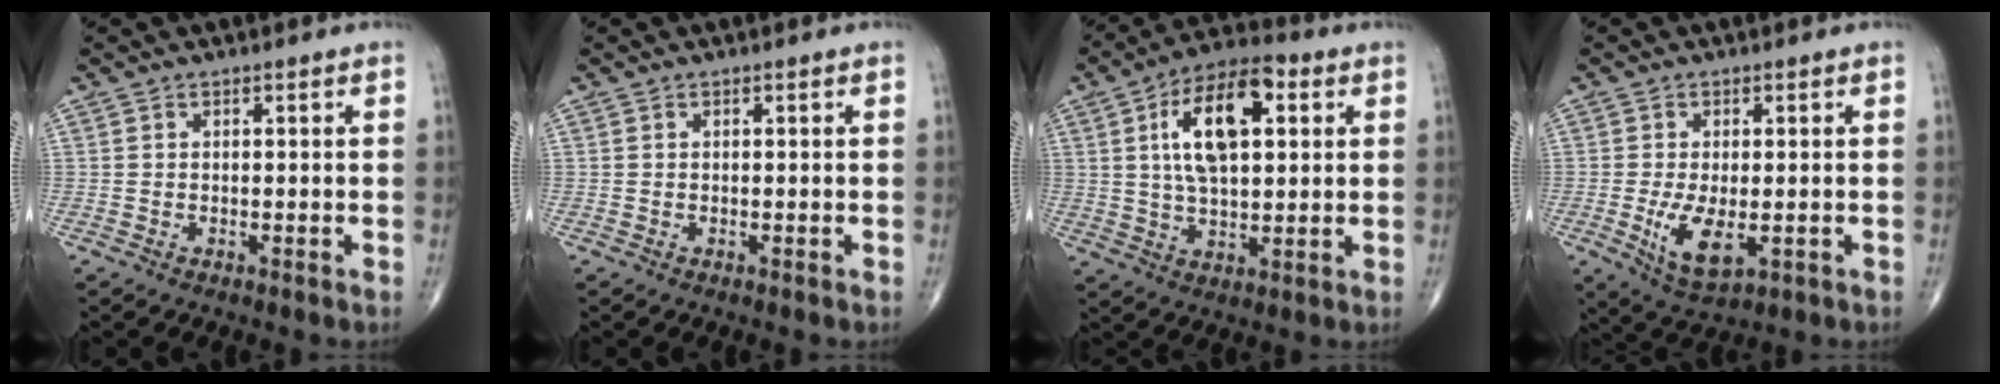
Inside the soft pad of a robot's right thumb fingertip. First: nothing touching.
{"total": 0.0}
{"total": 15.6, "force": [4.3, 7.3, 13.1], "torque": [-0.213, 0.006, 0.069]}
{"total": 7.3, "force": [-1.6, 3.4, 6.3], "torque": [-0.115, -0.018, -0.018]}